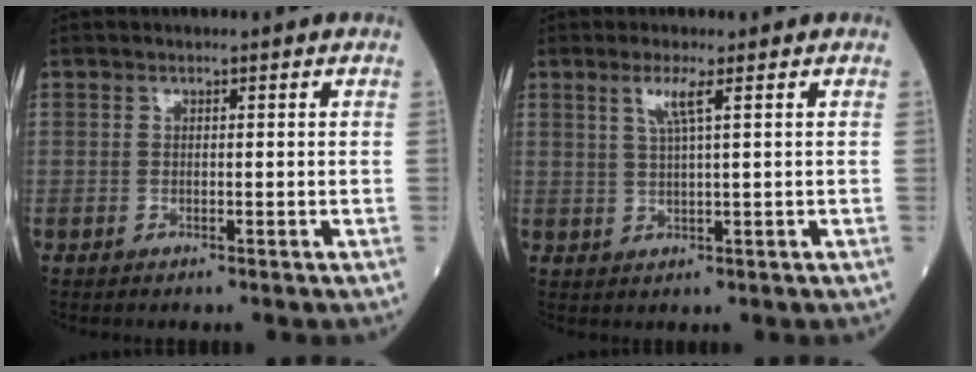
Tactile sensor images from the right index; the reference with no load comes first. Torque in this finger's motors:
{"motor_torque": [0.47, 0.34, 0.23, 0.08]}